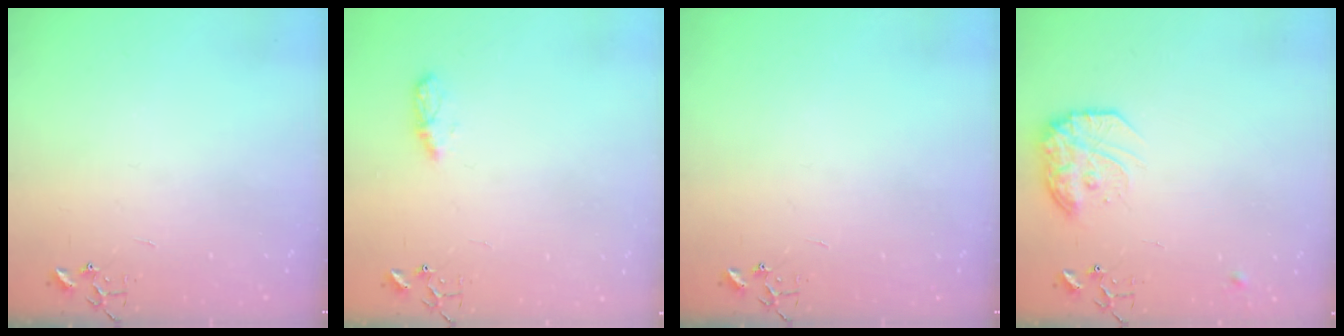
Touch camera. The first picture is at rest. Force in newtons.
{"total": 5.1, "press": 5.1, "slide": 0.5}
{"total": 0.0}
{"total": 15.0, "press": 15.0, "slide": 1.2}